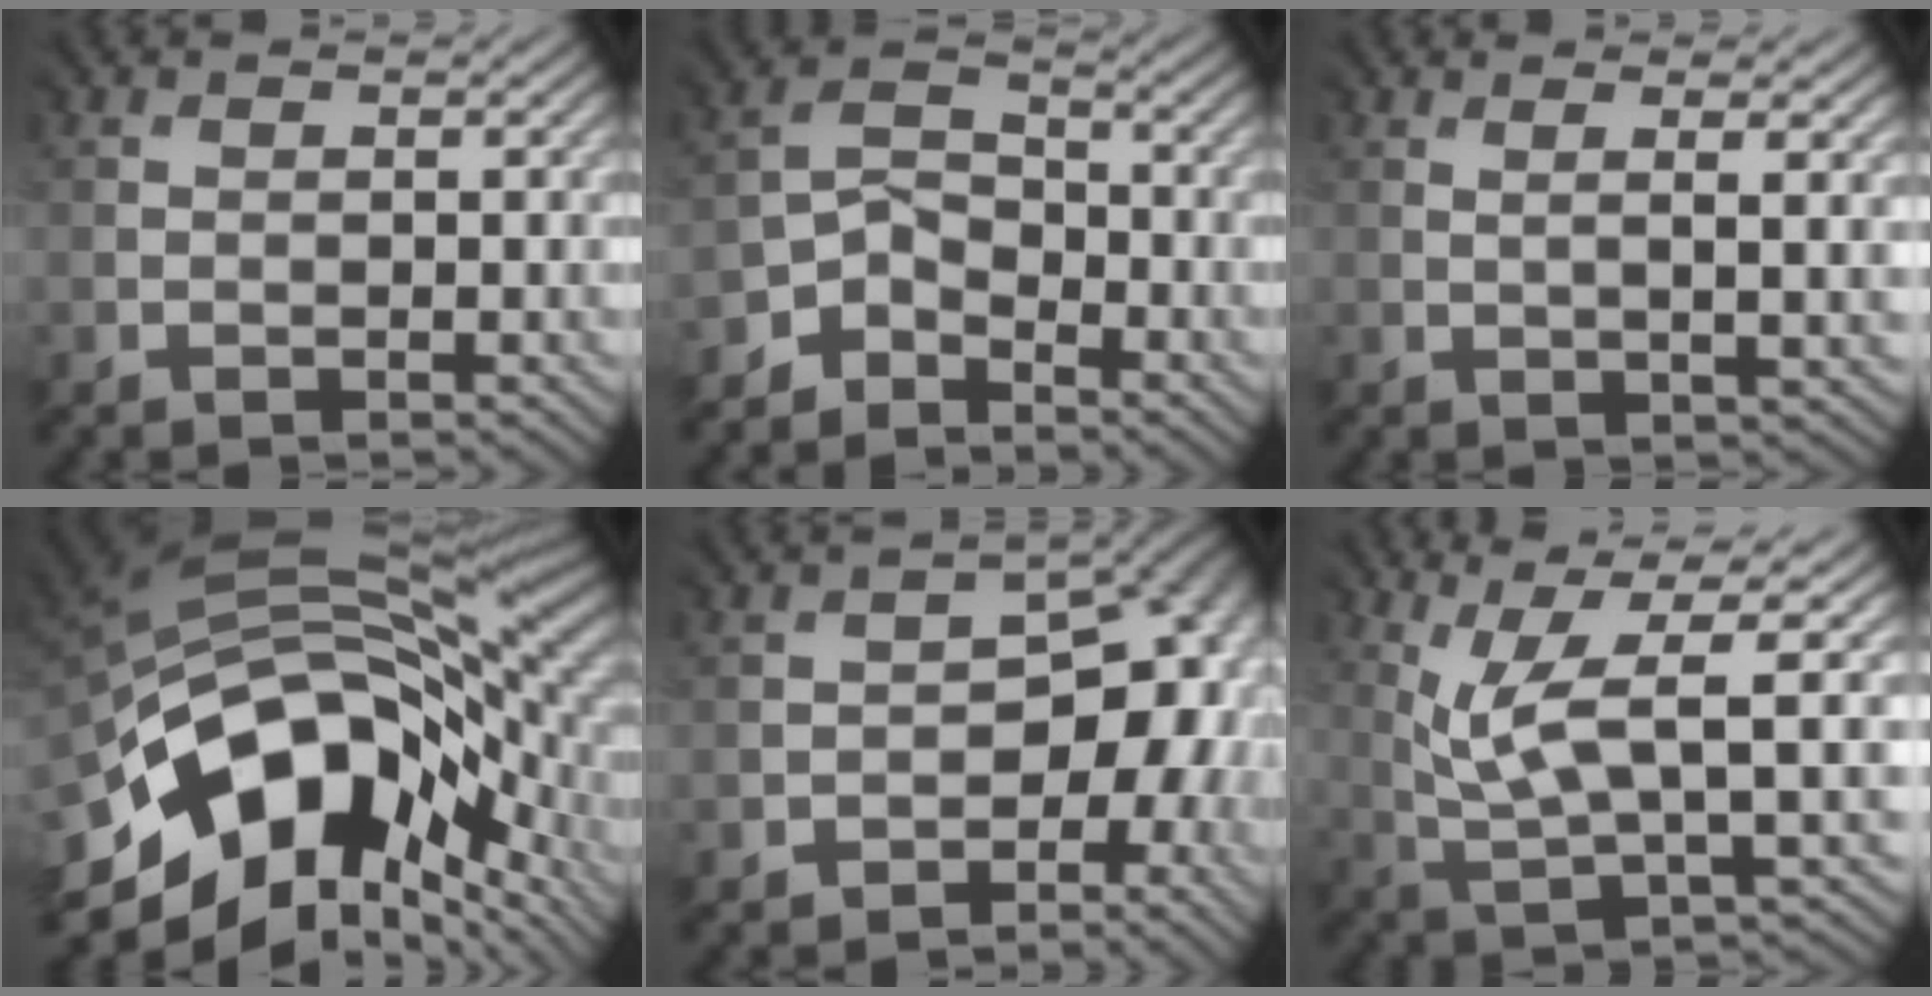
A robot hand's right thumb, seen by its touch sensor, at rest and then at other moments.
{"total": 5.0, "force": [-4.5, 2.1, 0.6], "torque": [-0.010, -0.001, -0.104]}
{"total": 3.3, "force": [1.2, 0.4, 3.0], "torque": [-0.047, 0.009, 0.018]}
{"total": 14.5, "force": [-5.1, 9.1, 10.0], "torque": [-0.200, -0.005, -0.092]}
{"total": 8.2, "force": [-3.3, 5.2, 5.4], "torque": [-0.040, -0.011, -0.051]}
{"total": 8.8, "force": [2.7, 1.9, 8.1], "torque": [-0.163, 0.010, 0.060]}